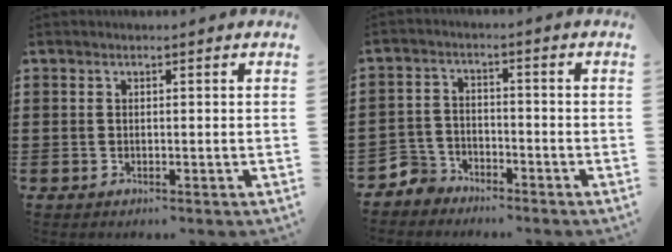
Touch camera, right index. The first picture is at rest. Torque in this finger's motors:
{"motor_torque": [-0.70, 1.16, 0.00, -0.03]}